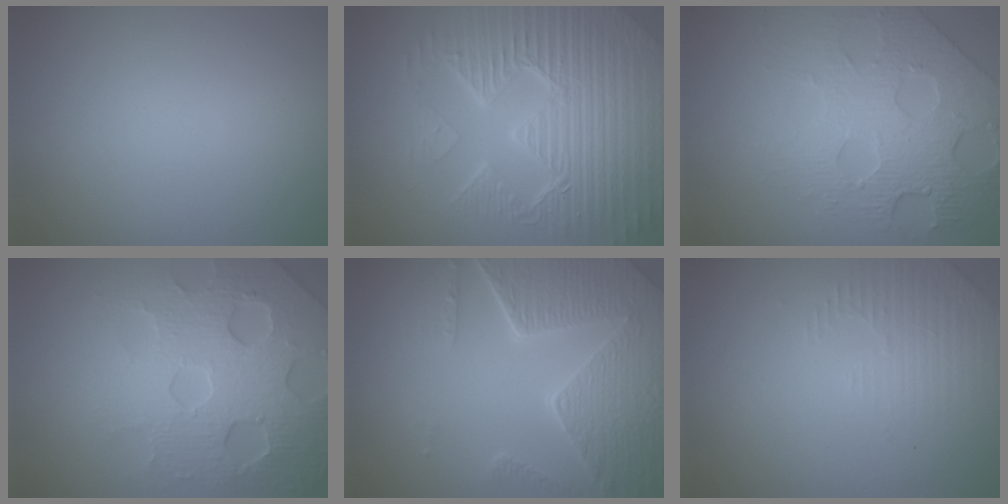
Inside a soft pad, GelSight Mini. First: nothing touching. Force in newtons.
{"total": 10.1, "press": 6.7, "slide": 7.5}
{"total": 8.0, "press": 5.6, "slide": 5.8}
{"total": 7.3, "press": 7.1, "slide": 1.5}
{"total": 8.4, "press": 6.2, "slide": 5.7}
{"total": 2.3, "press": 2.2, "slide": 0.6}